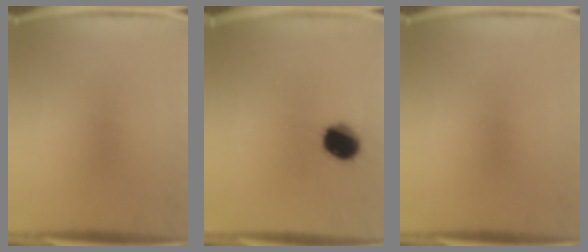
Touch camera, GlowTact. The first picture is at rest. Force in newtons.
{"total": 10.5}
{"total": 0.0}